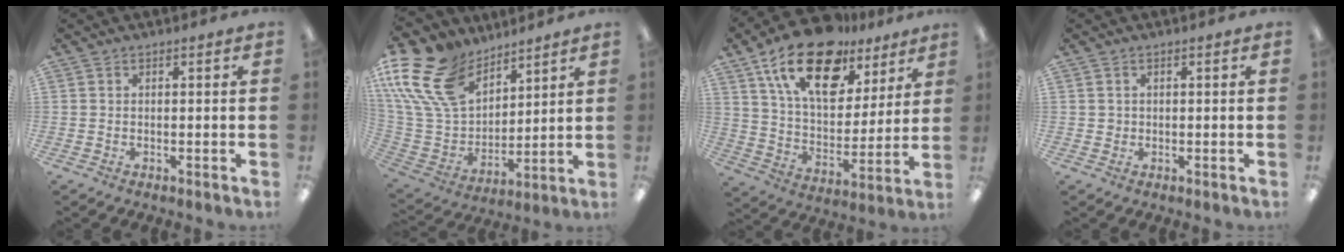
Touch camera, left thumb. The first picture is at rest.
{"total": 20.7, "force": [12.4, 13.0, 10.3], "torque": [-0.248, -0.064, 0.233]}
{"total": 21.3, "force": [13.2, 11.1, 12.6], "torque": [-0.212, -0.064, 0.232]}
{"total": 1.1, "force": [0.3, 1.0, 0.2], "torque": [-0.005, 0.006, 0.005]}